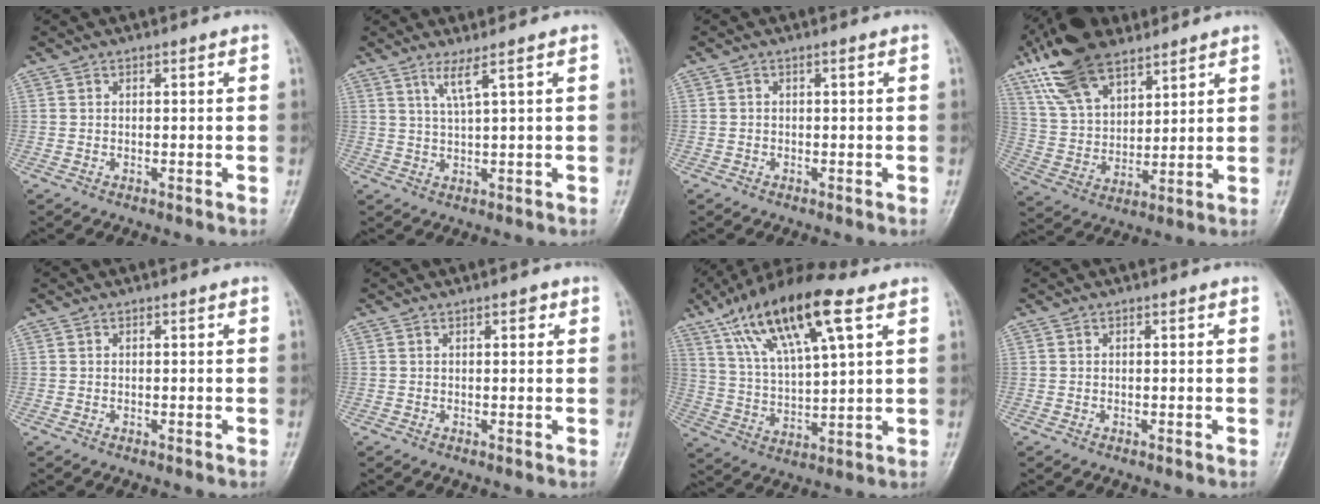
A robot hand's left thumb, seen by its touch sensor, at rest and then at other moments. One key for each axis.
{"total": 3.5, "fx": 2.0, "fy": -0.5, "fz": 2.8, "tx": -0.065, "ty": -0.017, "tz": 0.046}
{"total": 0.6, "fx": -0.2, "fy": 0.5, "fz": 0.3, "tx": -0.003, "ty": 0.003, "tz": -0.005}
{"total": 17.4, "fx": 11.2, "fy": 8.4, "fz": 10.4, "tx": -0.174, "ty": -0.026, "tz": 0.215}
{"total": 0.0}
{"total": 1.6, "fx": 0.7, "fy": 0.7, "fz": 1.2, "tx": -0.012, "ty": 0.001, "tz": 0.008}
{"total": 19.2, "fx": 9.8, "fy": 5.8, "fz": 15.4, "tx": -0.272, "ty": -0.011, "tz": 0.180}
{"total": 0.0}